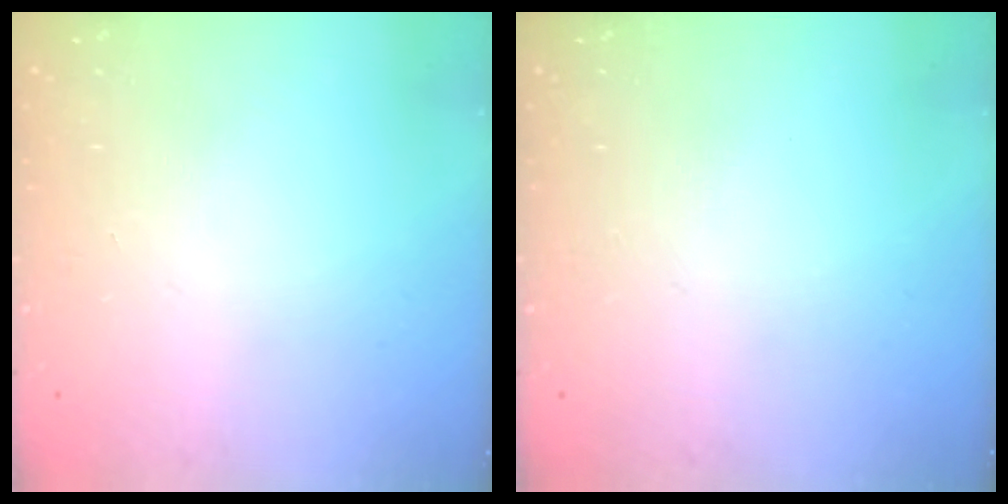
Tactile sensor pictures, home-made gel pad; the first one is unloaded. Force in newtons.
{"total": 0.0}